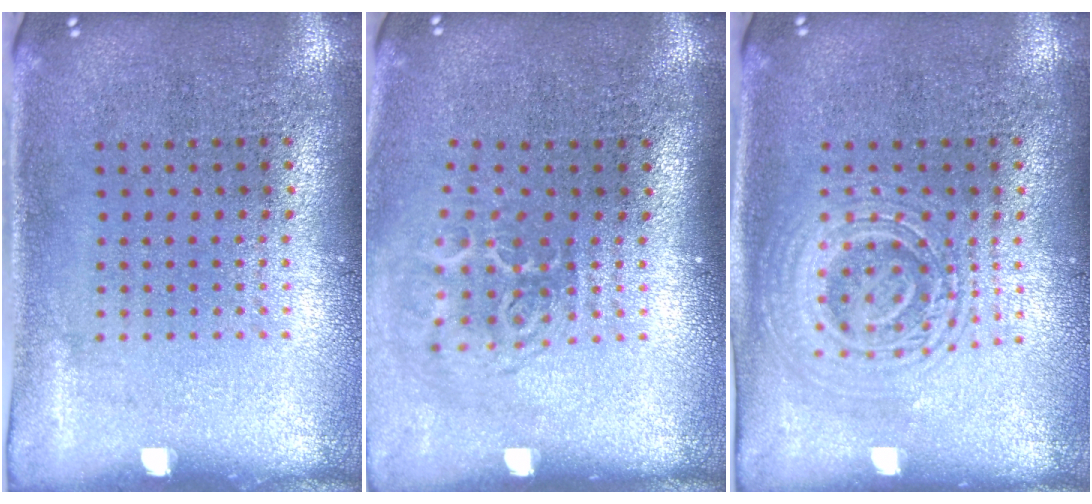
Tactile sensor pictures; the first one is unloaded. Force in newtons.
{"total": 1.9, "press": 1.2, "slide": 1.4}
{"total": 2.5, "press": 2.4, "slide": 0.5}